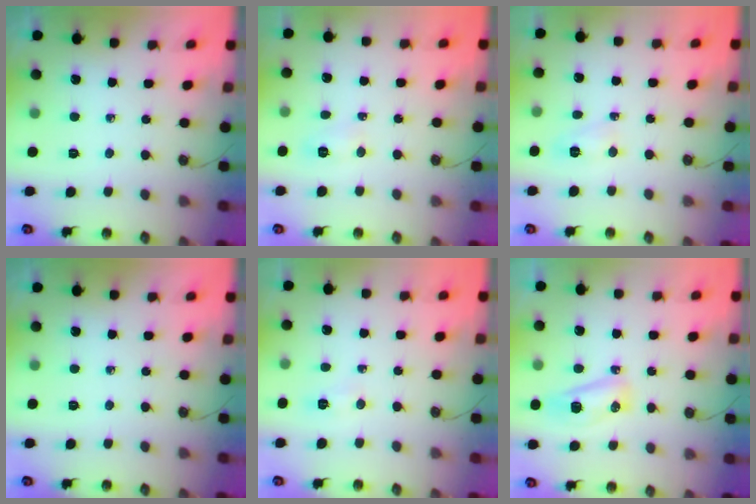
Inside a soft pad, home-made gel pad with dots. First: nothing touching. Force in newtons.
{"total": 5.0, "press": 4.9, "slide": 0.7}
{"total": 3.7, "press": 3.7, "slide": 0.4}
{"total": 0.0}
{"total": 3.2, "press": 3.2, "slide": 0.4}
{"total": 9.4, "press": 7.9, "slide": 5.0}